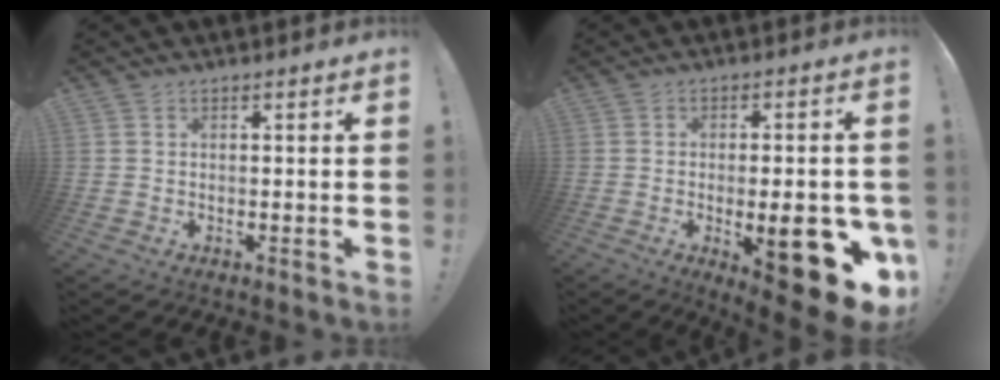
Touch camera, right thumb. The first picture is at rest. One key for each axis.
{"total": 16.5, "fx": -4.8, "fy": 6.1, "fz": 14.5, "tx": -0.154, "ty": 0.016, "tz": -0.057}